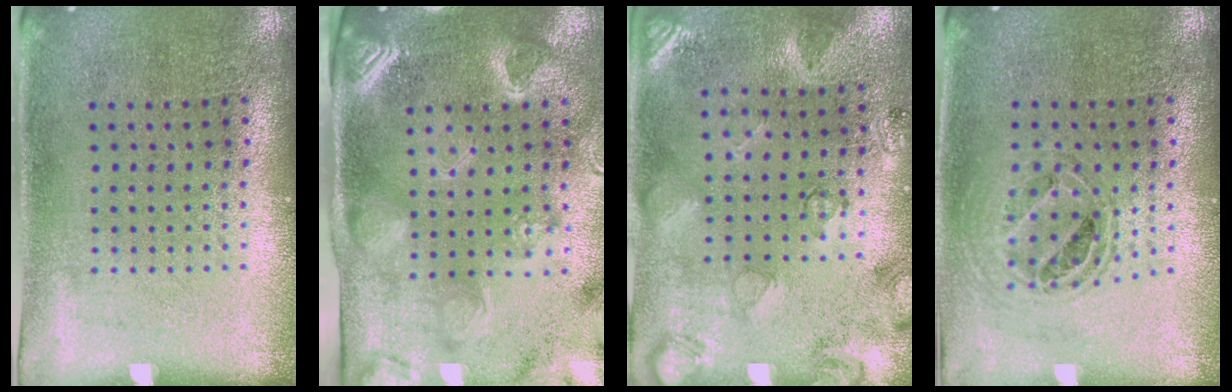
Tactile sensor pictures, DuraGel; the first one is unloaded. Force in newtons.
{"total": 3.8, "press": 3.1, "slide": 2.1}
{"total": 2.6, "press": 1.7, "slide": 1.9}
{"total": 0.9, "press": 0.9, "slide": 0.1}